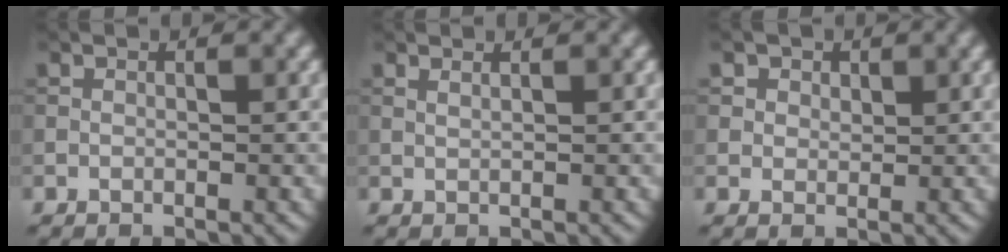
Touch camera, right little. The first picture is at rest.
{"total": 0.9, "force": [0.7, 0.3, 0.6], "torque": [-0.006, -0.002, 0.005]}
{"total": 2.6, "force": [1.4, 1.9, 1.0], "torque": [-0.024, -0.002, 0.020]}